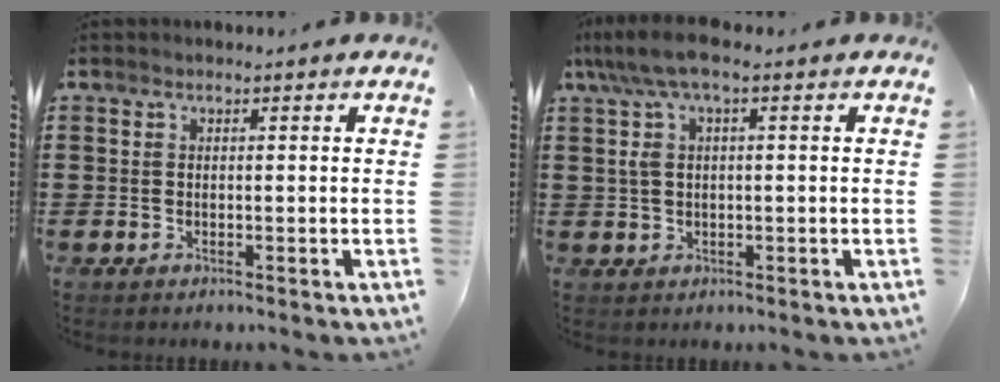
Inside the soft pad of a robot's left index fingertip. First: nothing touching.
{"total": 5.2, "force": [1.0, 1.6, 4.9], "torque": [-0.113, -0.001, 0.011]}